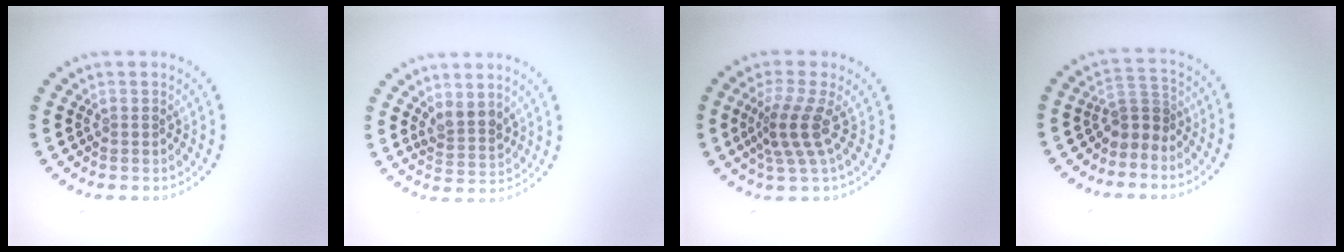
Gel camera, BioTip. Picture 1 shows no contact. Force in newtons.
{"total": 2.2, "press": 1.9, "slide": 1.2}
{"total": 3.3, "press": 2.3, "slide": 2.4}
{"total": 2.2, "press": 1.6, "slide": 1.5}